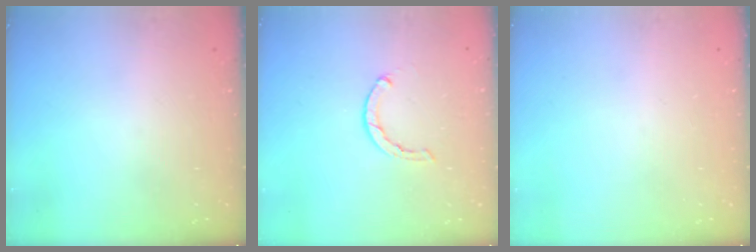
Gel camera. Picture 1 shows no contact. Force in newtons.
{"total": 1.6, "press": 1.5, "slide": 0.4}
{"total": 0.0}